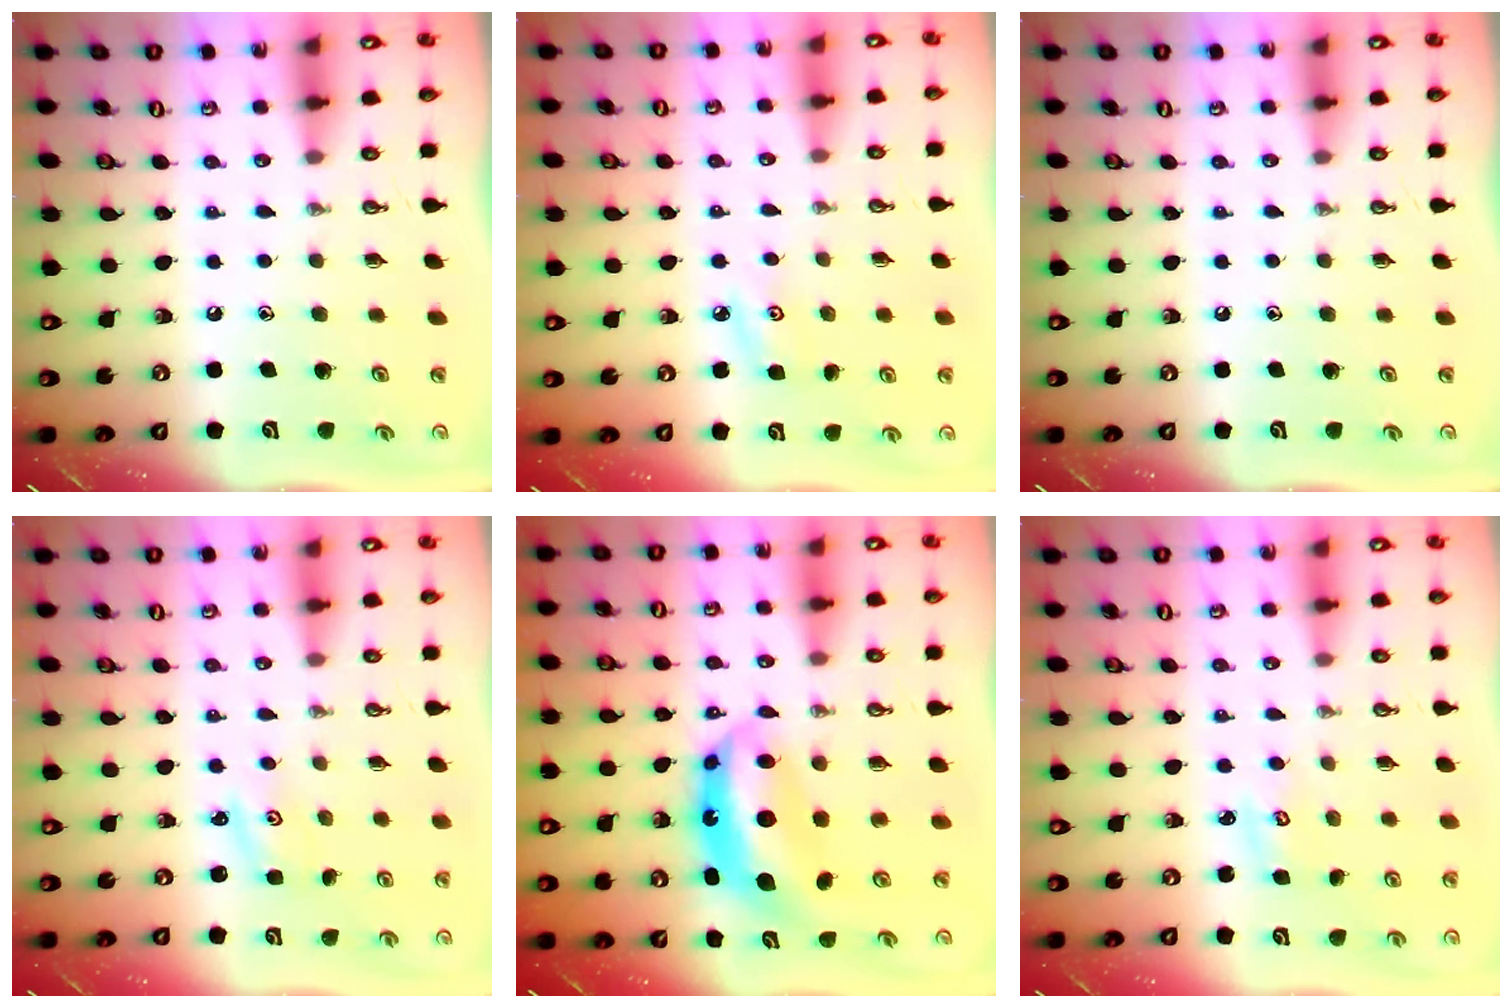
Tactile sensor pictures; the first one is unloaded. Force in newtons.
{"total": 5.1, "press": 5.0, "slide": 0.6}
{"total": 0.0}
{"total": 1.6, "press": 1.6, "slide": 0.3}
{"total": 7.9, "press": 7.9, "slide": 0.5}
{"total": 2.9, "press": 2.9, "slide": 0.3}